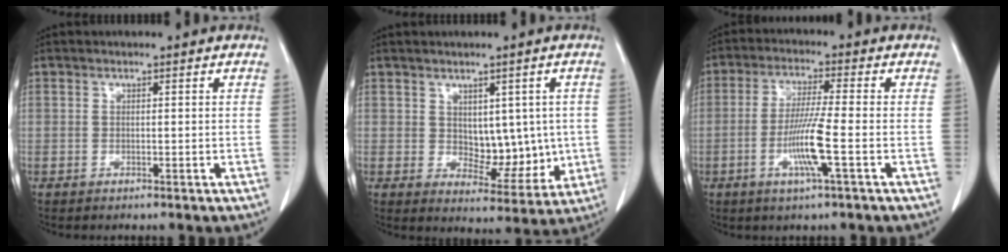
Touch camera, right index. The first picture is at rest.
{"total": 7.5, "force": [0.6, 4.6, 5.9], "torque": [-0.064, 0.001, 0.026]}
{"total": 7.8, "force": [-2.4, -0.6, 7.4], "torque": [-0.144, -0.011, -0.048]}